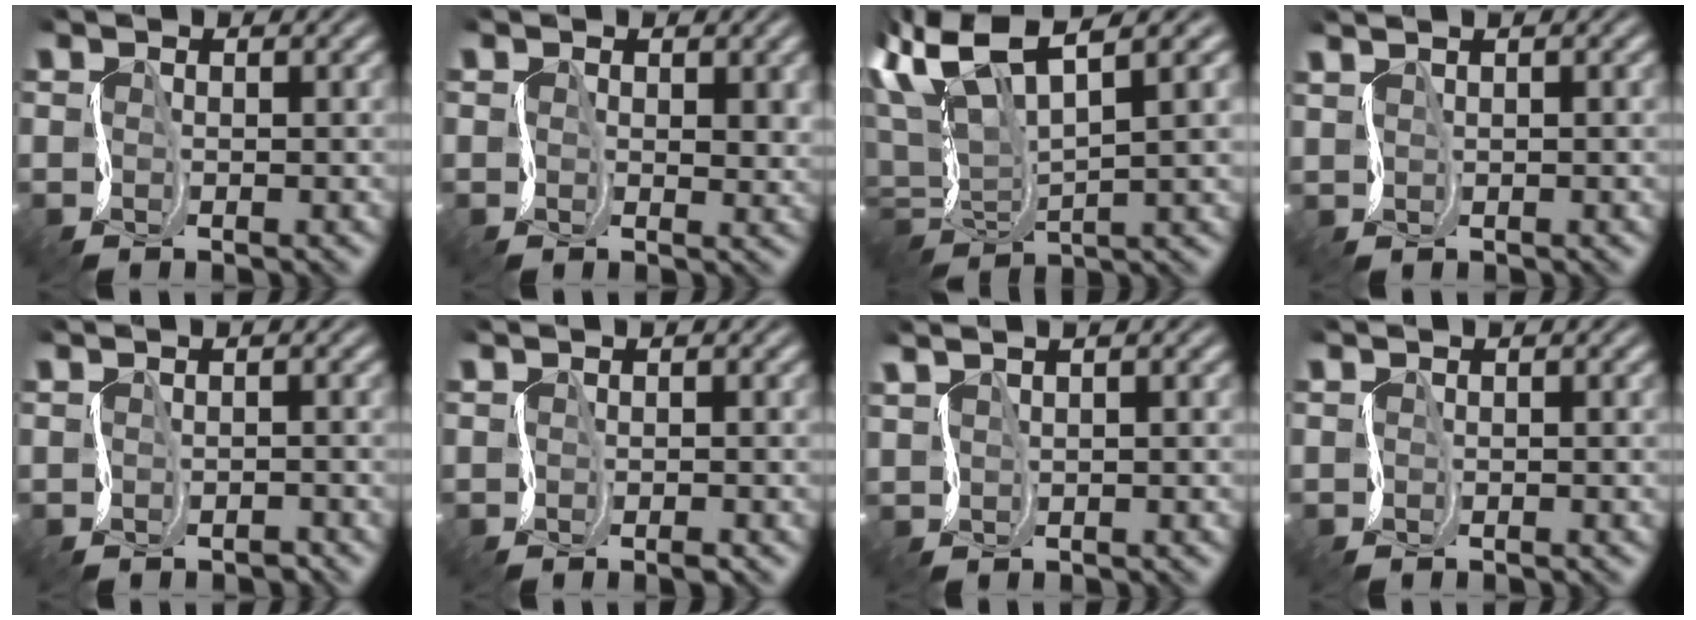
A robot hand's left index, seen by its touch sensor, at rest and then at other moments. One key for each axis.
{"total": 2.9, "fx": 1.0, "fy": 1.8, "fz": 2.0, "tx": -0.041, "ty": -0.006, "tz": 0.016}
{"total": 7.5, "fx": 2.3, "fy": 2.3, "fz": 6.7, "tx": -0.145, "ty": 0.013, "tz": 0.038}
{"total": 2.0, "fx": 1.4, "fy": 0.4, "fz": 1.4, "tx": -0.033, "ty": 0.012, "tz": 0.017}
{"total": 0.9, "fx": -0.2, "fy": 0.5, "fz": 0.7, "tx": -0.013, "ty": -0.004, "tz": -0.003}
{"total": 0.9, "fx": -0.1, "fy": 0.1, "fz": 0.9, "tx": -0.018, "ty": -0.001, "tz": -0.001}
{"total": 3.2, "fx": 2.2, "fy": 0.9, "fz": 2.2, "tx": -0.054, "ty": 0.019, "tz": 0.029}
{"total": 0.5, "fx": 0.3, "fy": -0.2, "fz": 0.4, "tx": -0.011, "ty": 0.002, "tz": 0.006}